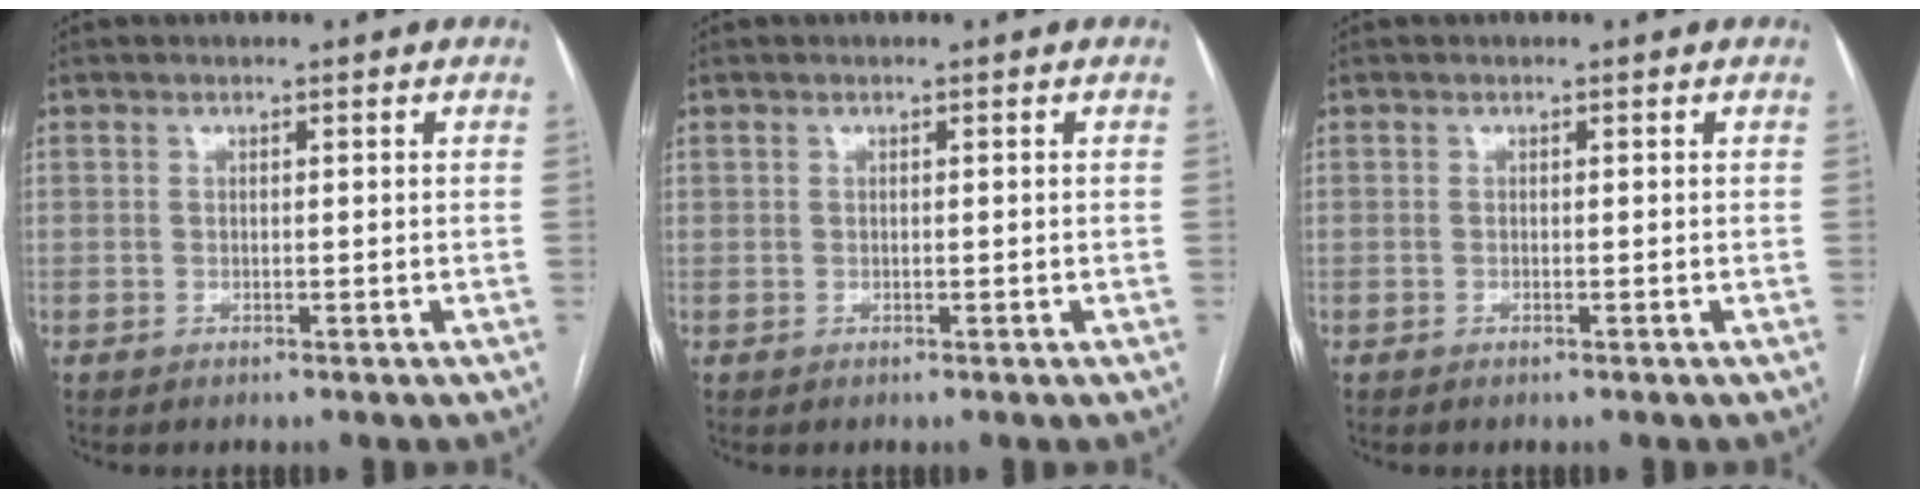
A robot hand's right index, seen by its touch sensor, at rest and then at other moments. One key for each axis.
{"total": 0.0}
{"total": 0.0}